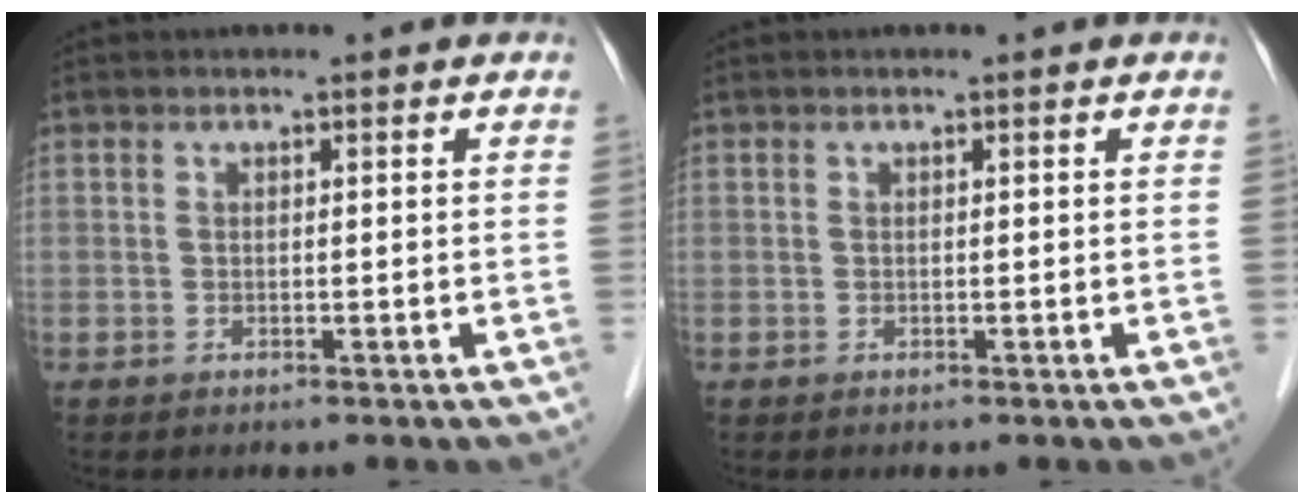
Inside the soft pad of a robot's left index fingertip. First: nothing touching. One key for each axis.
{"total": 0.0}